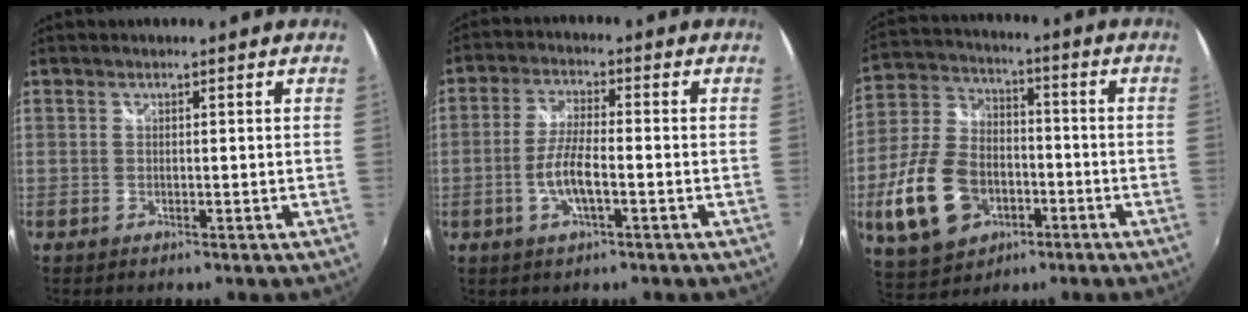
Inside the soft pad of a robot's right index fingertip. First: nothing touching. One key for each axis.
{"total": 6.5, "fx": -2.2, "fy": 1.7, "fz": 5.9, "tx": -0.122, "ty": -0.001, "tz": -0.042}
{"total": 16.8, "fx": -5.8, "fy": 11.2, "fz": 11.0, "tx": -0.263, "ty": 0.005, "tz": -0.088}